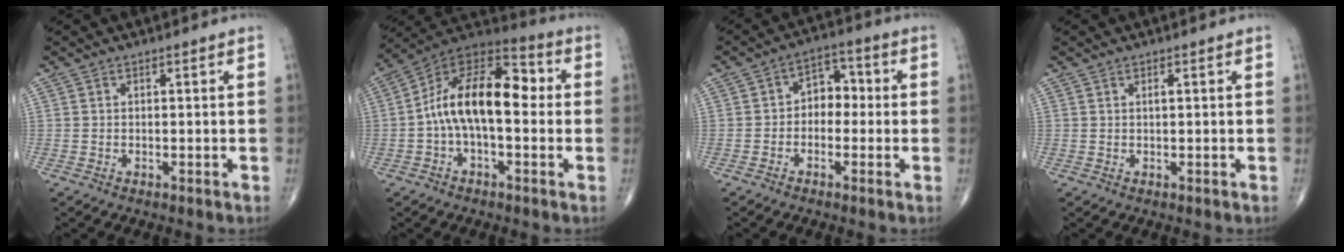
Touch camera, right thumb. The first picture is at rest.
{"total": 16.5, "force": [-0.1, 8.5, 14.1], "torque": [-0.221, 0.051, -0.015]}
{"total": 6.0, "force": [-0.5, 4.5, 4.0], "torque": [-0.020, 0.028, -0.023]}
{"total": 0.6, "force": [0.3, 0.2, 0.5], "torque": [-0.011, 0.001, 0.005]}